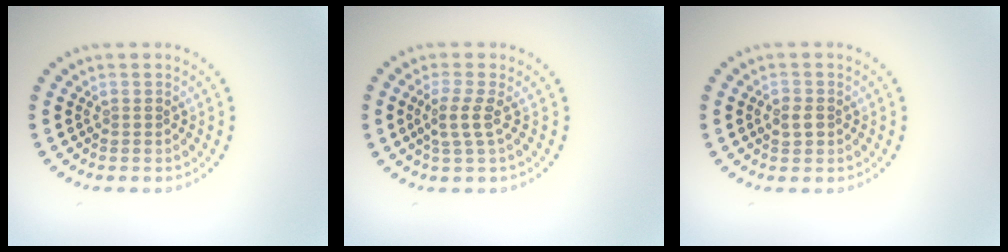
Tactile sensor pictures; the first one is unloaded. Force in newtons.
{"total": 2.3, "press": 1.7, "slide": 1.5}
{"total": 1.4, "press": 1.4, "slide": 0.3}